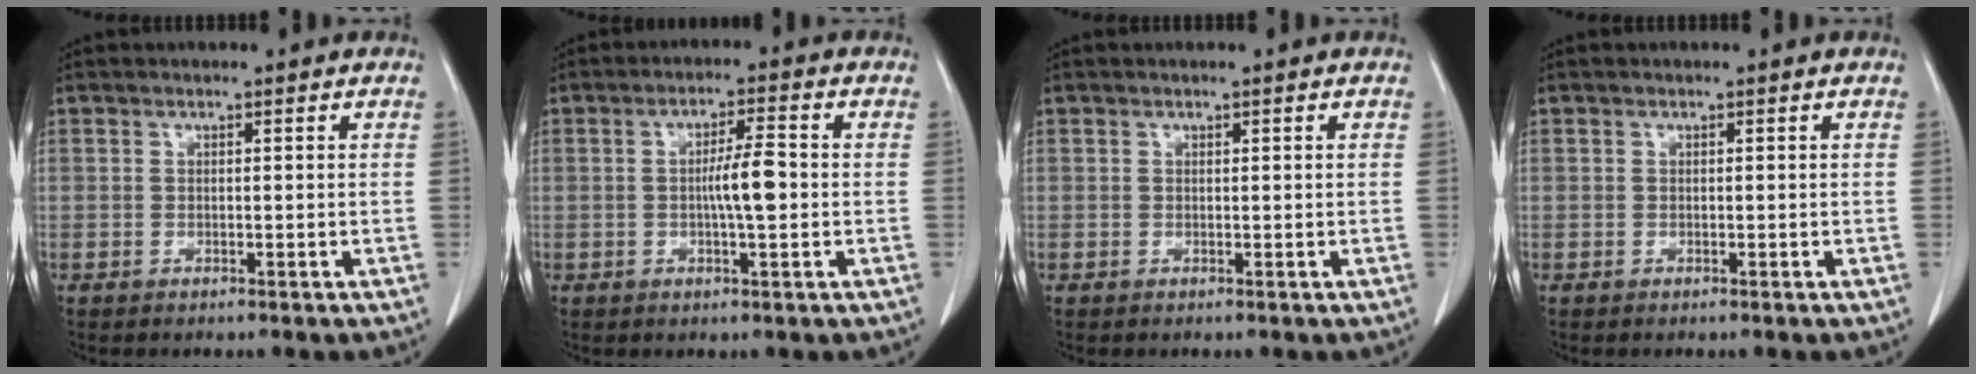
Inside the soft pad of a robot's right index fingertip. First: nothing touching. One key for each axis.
{"total": 5.1, "fx": -0.4, "fy": 0.5, "fz": 5.1, "tx": -0.090, "ty": 0.003, "tz": -0.009}
{"total": 0.0}
{"total": 0.0}